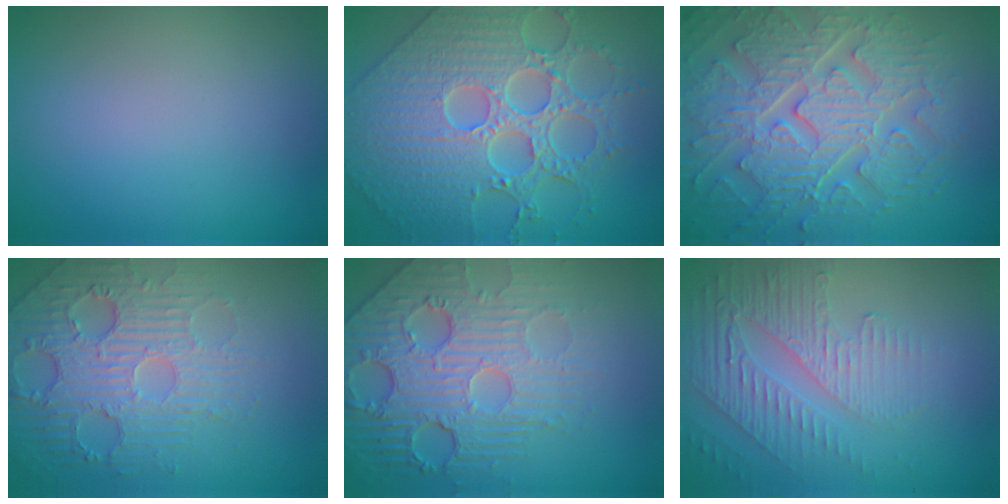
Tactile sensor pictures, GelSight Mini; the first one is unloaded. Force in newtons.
{"total": 8.9, "press": 7.2, "slide": 5.2}
{"total": 9.1, "press": 6.6, "slide": 6.2}
{"total": 5.1, "press": 4.3, "slide": 2.7}
{"total": 7.9, "press": 5.6, "slide": 5.5}
{"total": 5.5, "press": 3.3, "slide": 4.4}